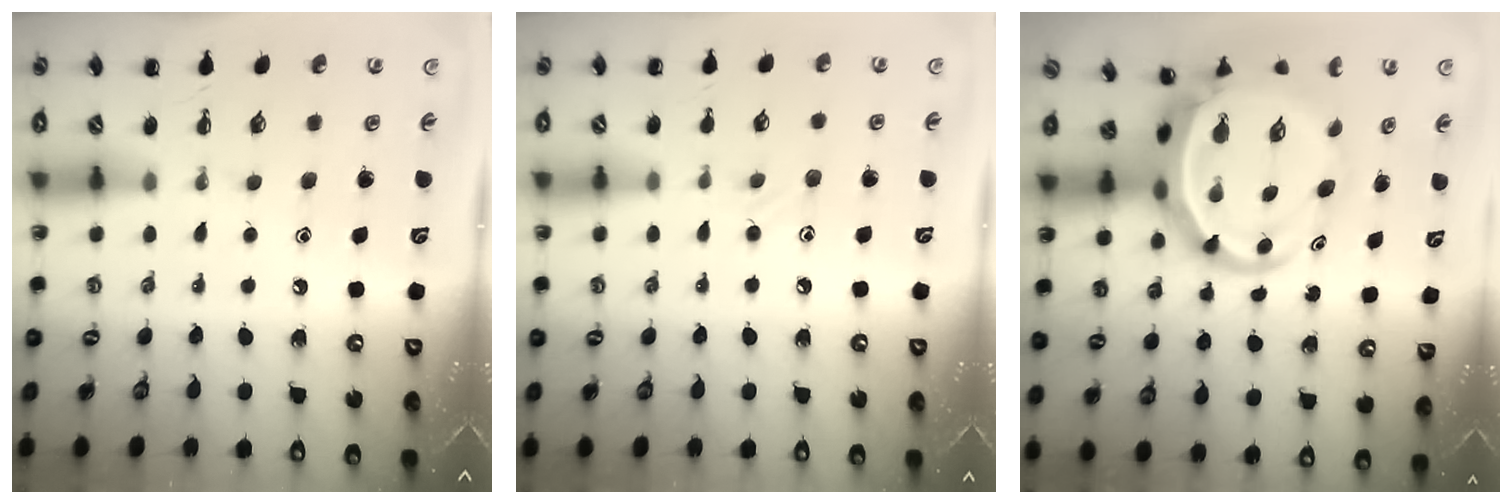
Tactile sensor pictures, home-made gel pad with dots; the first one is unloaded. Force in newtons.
{"total": 6.4, "press": 6.1, "slide": 2.2}
{"total": 8.3, "press": 8.0, "slide": 2.4}